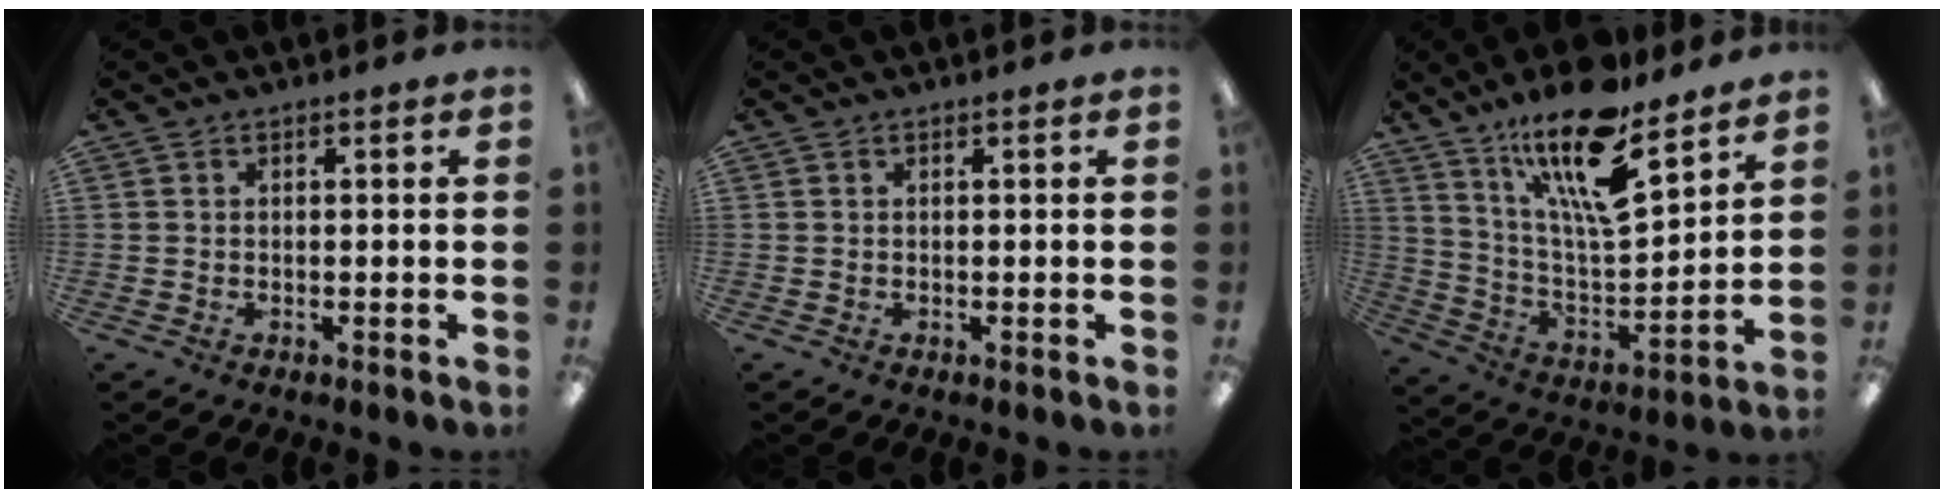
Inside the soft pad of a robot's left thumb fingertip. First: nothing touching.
{"total": 0.0}
{"total": 19.9, "force": [14.1, 5.8, 12.9], "torque": [-0.228, -0.084, 0.237]}